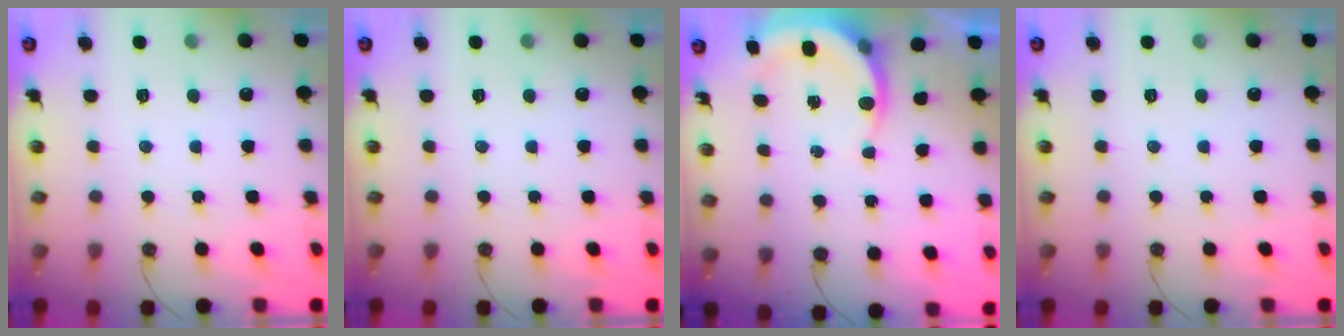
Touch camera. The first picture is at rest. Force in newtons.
{"total": 0.0}
{"total": 4.8, "press": 4.8, "slide": 0.3}
{"total": 0.0}